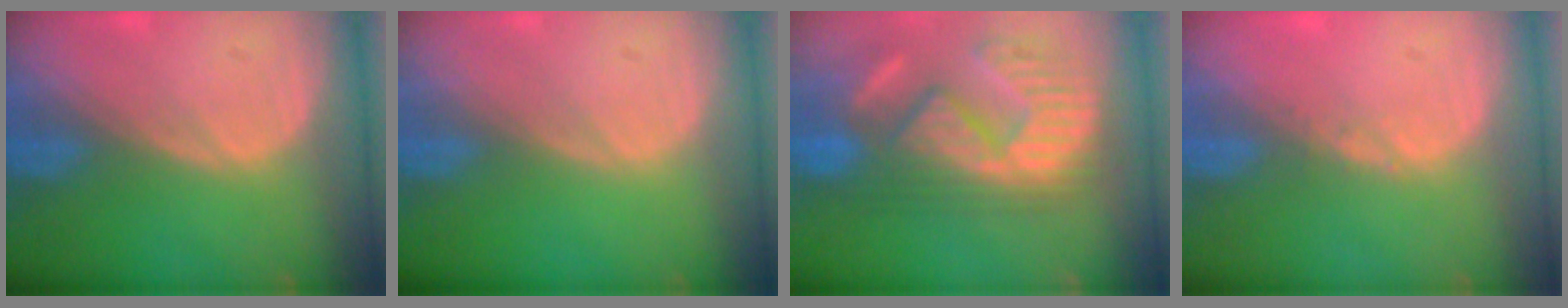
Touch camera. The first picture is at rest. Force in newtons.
{"total": 0.0}
{"total": 11.9, "press": 11.2, "slide": 3.7}
{"total": 0.6, "press": 0.5, "slide": 0.3}